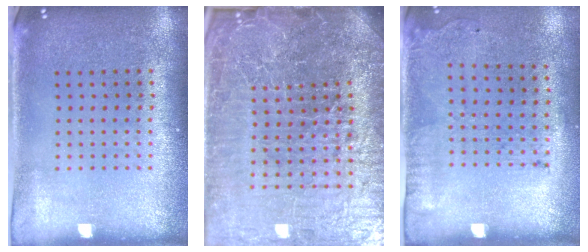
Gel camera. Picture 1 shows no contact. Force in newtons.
{"total": 7.6, "press": 6.6, "slide": 3.8}
{"total": 1.7, "press": 1.1, "slide": 1.3}